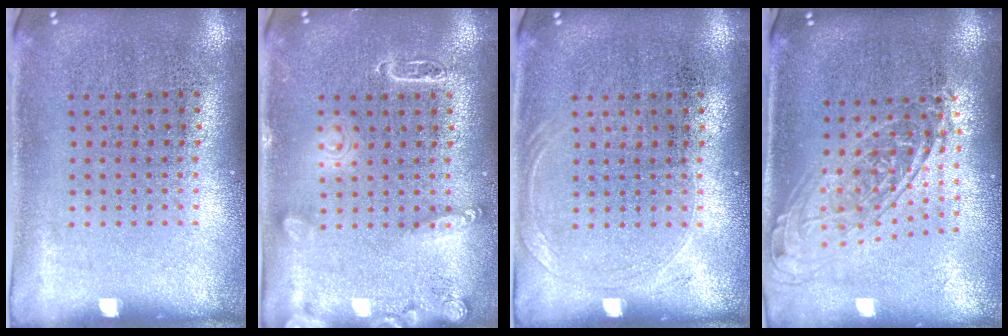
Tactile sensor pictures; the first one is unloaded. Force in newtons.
{"total": 2.5, "press": 2.5, "slide": 0.3}
{"total": 0.9, "press": 0.8, "slide": 0.3}
{"total": 1.7, "press": 1.3, "slide": 1.1}